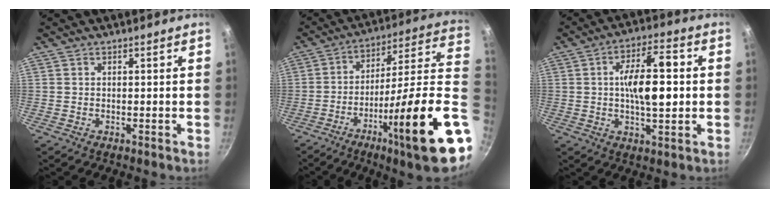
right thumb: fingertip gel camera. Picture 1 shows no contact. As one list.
[{"total": 25.2, "force": [-6.9, 3.4, 24.0], "torque": [-0.329, 0.019, -0.112]}, {"total": 12.2, "force": [0.5, 4.9, 11.2], "torque": [-0.163, 0.015, 0.003]}]